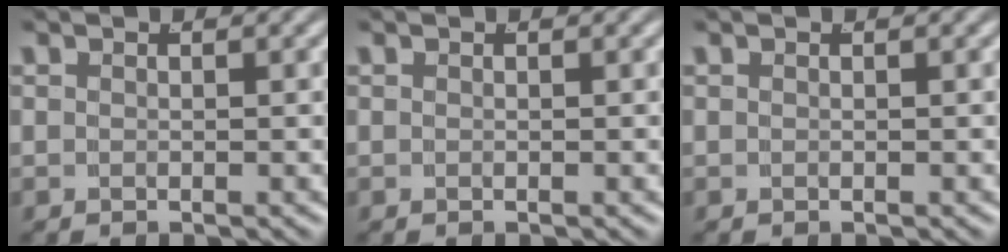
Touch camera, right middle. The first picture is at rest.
{"total": 0.0}
{"total": 0.0}